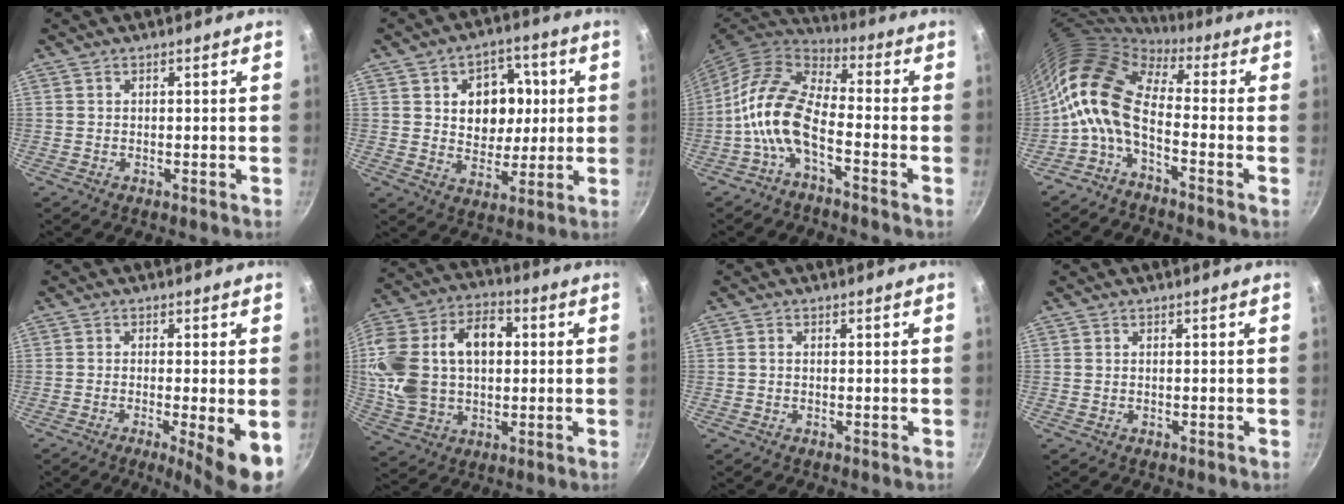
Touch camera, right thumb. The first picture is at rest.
{"total": 12.6, "force": [2.2, 9.8, 7.6], "torque": [-0.065, -0.003, 0.036]}
{"total": 11.7, "force": [-4.2, 5.2, 9.6], "torque": [-0.187, 0.044, -0.095]}
{"total": 11.0, "force": [-1.7, 5.3, 9.5], "torque": [-0.172, 0.030, -0.049]}
{"total": 8.2, "force": [-2.3, 0.9, 7.8], "torque": [-0.114, -0.004, -0.032]}
{"total": 20.5, "force": [2.1, 14.1, 14.7], "torque": [-0.270, 0.035, 0.037]}
{"total": 0.6, "force": [-0.1, 0.5, 0.4], "torque": [-0.006, 0.004, -0.004]}
{"total": 0.0}